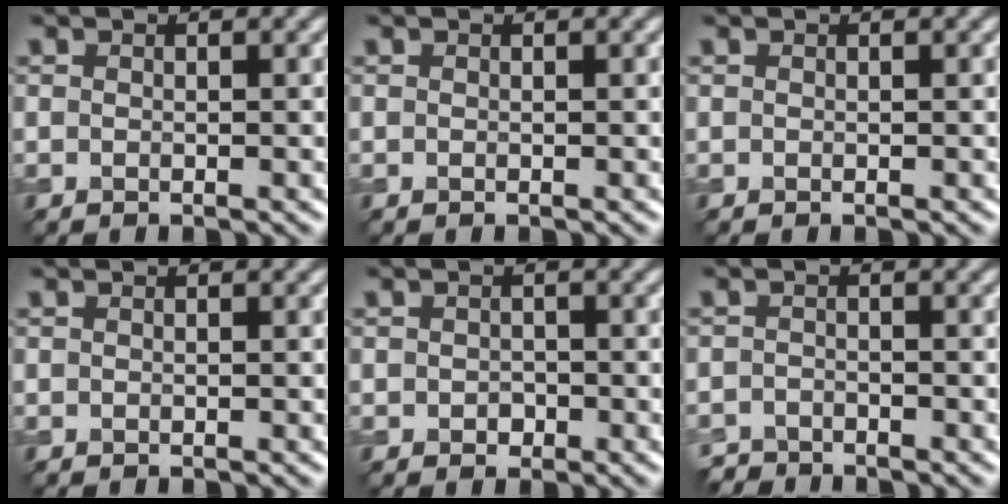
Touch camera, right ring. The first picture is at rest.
{"total": 0.0}
{"total": 0.0}
{"total": 0.0}
{"total": 1.0, "force": [-0.2, 0.9, 0.5], "torque": [-0.007, -0.003, -0.007]}
{"total": 2.0, "force": [-1.9, 0.5, 0.0], "torque": [0.003, 0.000, -0.040]}